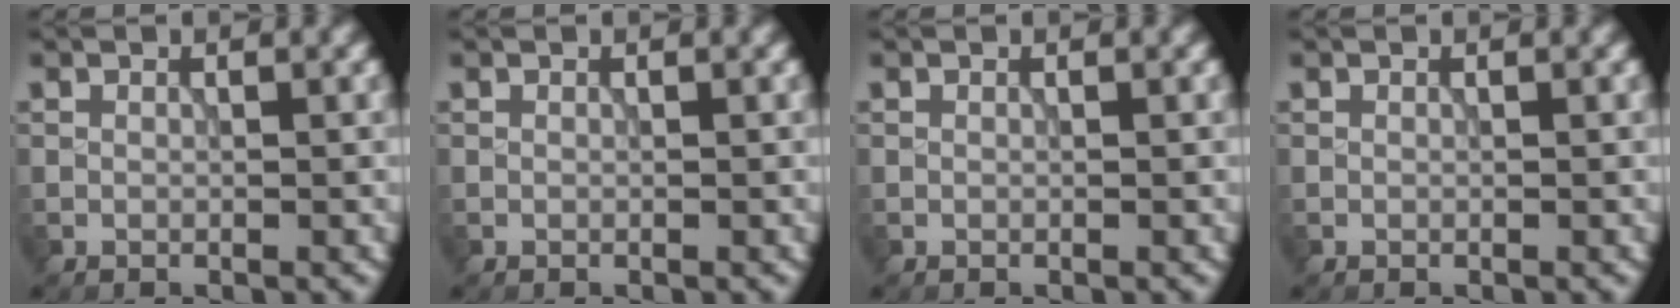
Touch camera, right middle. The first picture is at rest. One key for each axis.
{"total": 0.0}
{"total": 0.0}
{"total": 0.0}